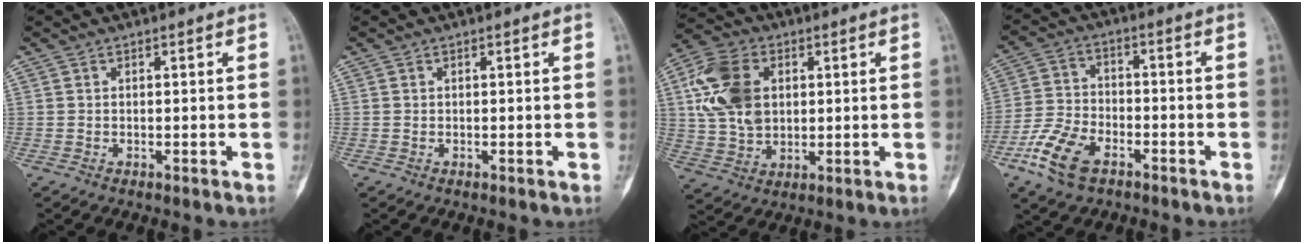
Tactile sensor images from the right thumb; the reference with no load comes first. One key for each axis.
{"total": 0.0}
{"total": 14.2, "fx": 3.1, "fy": 9.9, "fz": 9.6, "tx": -0.178, "ty": 0.004, "tz": 0.057}
{"total": 10.7, "fx": -6.0, "fy": 5.8, "fz": 6.6, "tx": -0.137, "ty": 0.018, "tz": -0.120}